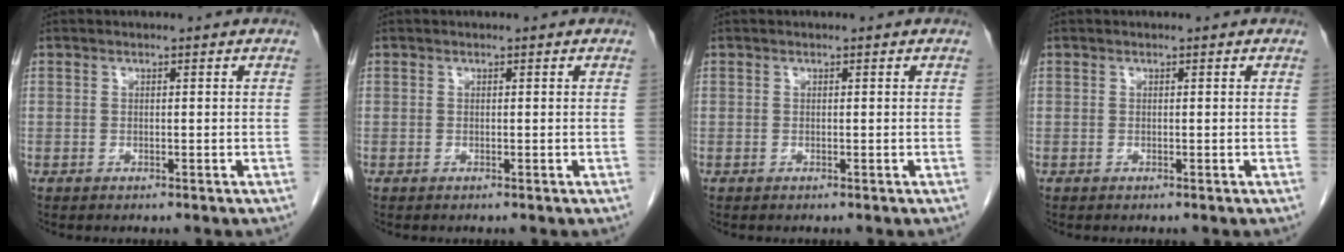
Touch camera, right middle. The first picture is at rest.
{"total": 0.0}
{"total": 0.0}
{"total": 0.0}